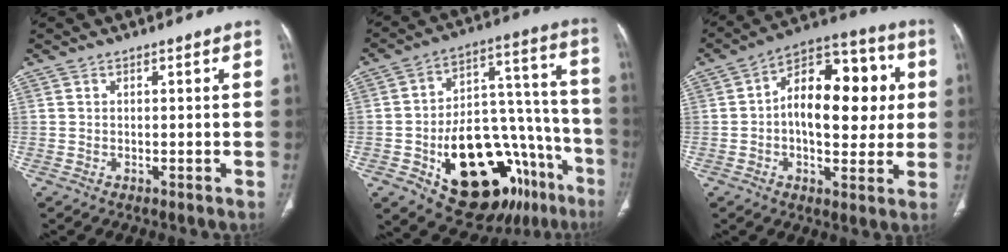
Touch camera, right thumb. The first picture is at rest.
{"total": 28.3, "force": [-12.9, 15.2, 20.1], "torque": [-0.226, 0.089, -0.176]}
{"total": 18.7, "force": [1.5, 10.5, 15.4], "torque": [-0.190, 0.031, 0.017]}